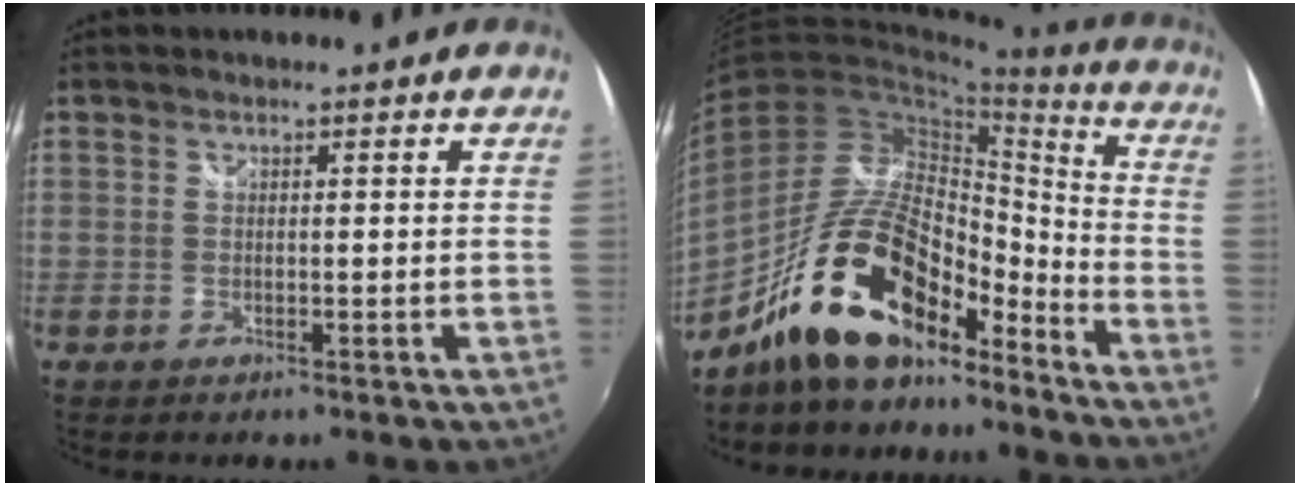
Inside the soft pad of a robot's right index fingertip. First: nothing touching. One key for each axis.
{"total": 20.4, "fx": -14.9, "fy": 7.7, "fz": 11.5, "tx": -0.220, "ty": 0.009, "tz": -0.262}